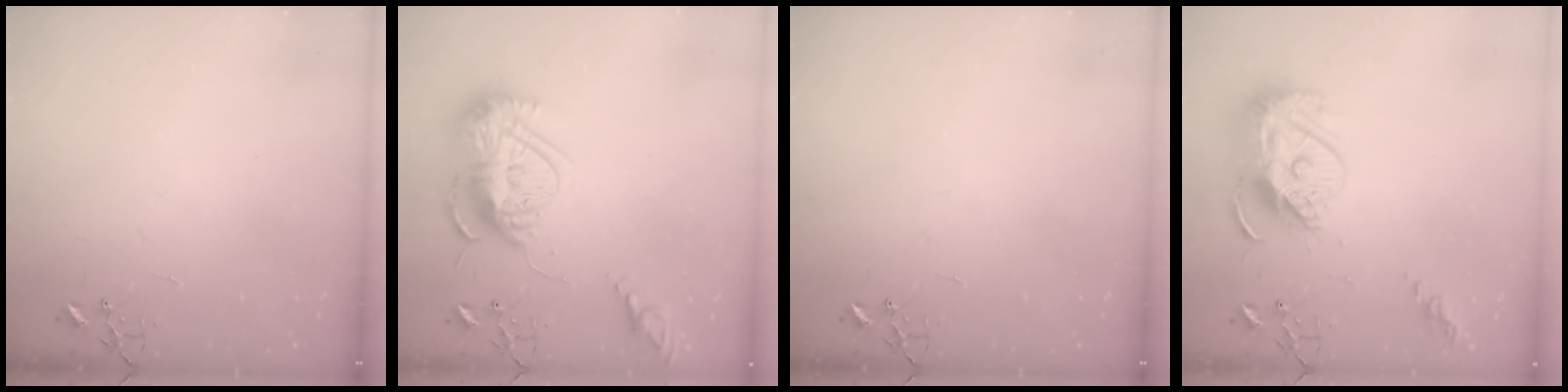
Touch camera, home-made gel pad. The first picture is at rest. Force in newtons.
{"total": 17.0, "press": 16.9, "slide": 1.5}
{"total": 0.0}
{"total": 15.1, "press": 15.0, "slide": 1.1}